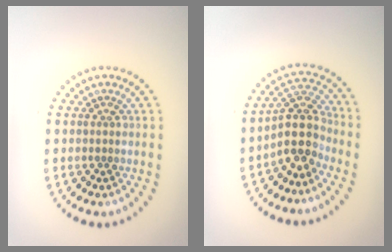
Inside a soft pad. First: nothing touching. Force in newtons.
{"total": 4.3, "press": 3.4, "slide": 2.5}